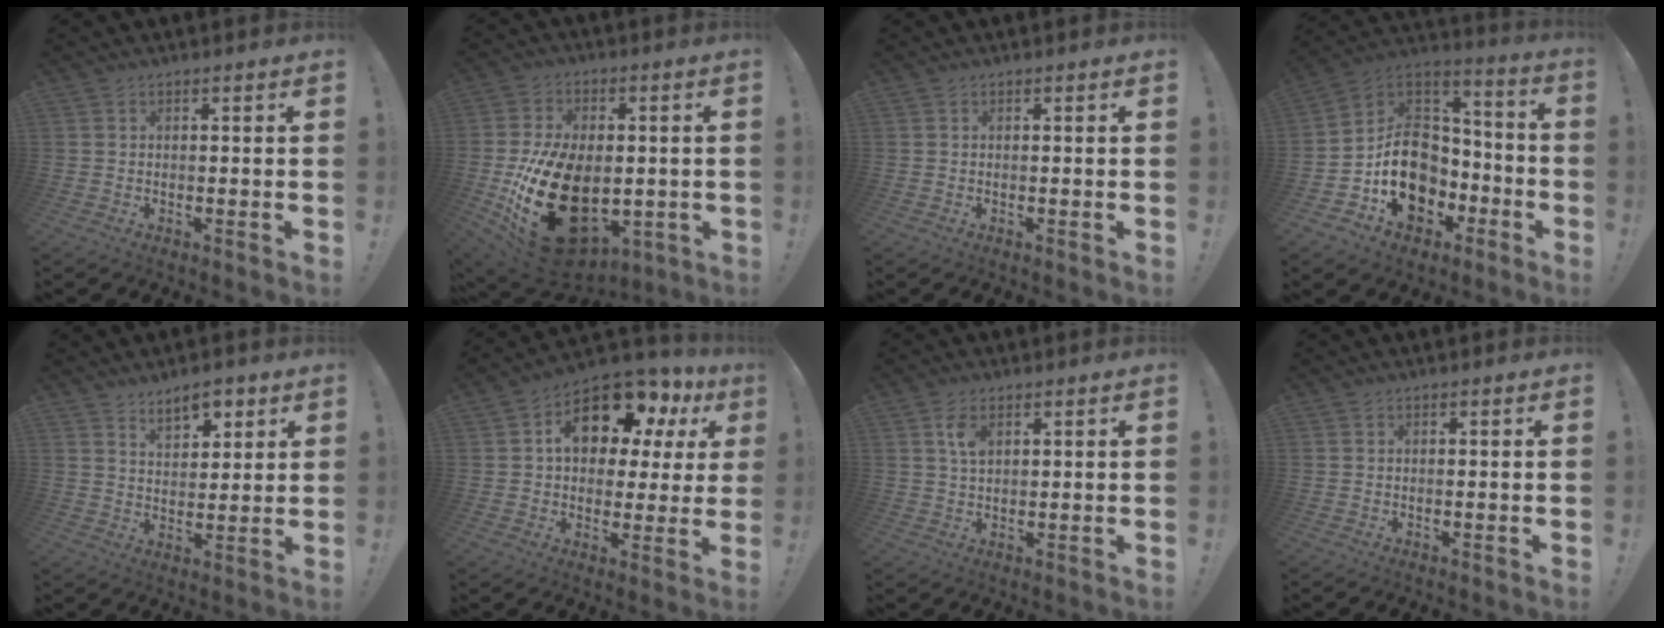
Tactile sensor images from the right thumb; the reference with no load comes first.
{"total": 28.4, "force": [-5.1, 18.5, 21.0], "torque": [-0.394, 0.025, -0.057]}
{"total": 0.0}
{"total": 17.4, "force": [-5.0, 14.1, 8.8], "torque": [-0.134, 0.026, -0.066]}
{"total": 8.4, "force": [5.8, 4.5, 4.2], "torque": [-0.052, -0.028, 0.105]}
{"total": 15.0, "force": [7.1, 8.6, 10.1], "torque": [-0.157, -0.042, 0.118]}
{"total": 4.6, "force": [1.9, 2.4, 3.4], "torque": [-0.057, -0.005, 0.031]}
{"total": 0.0}